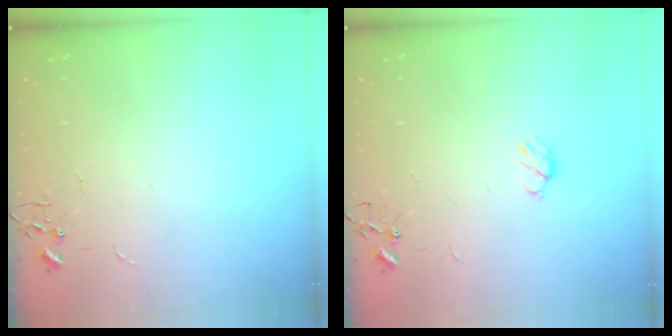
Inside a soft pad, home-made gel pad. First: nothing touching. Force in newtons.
{"total": 4.9, "press": 4.9, "slide": 0.7}